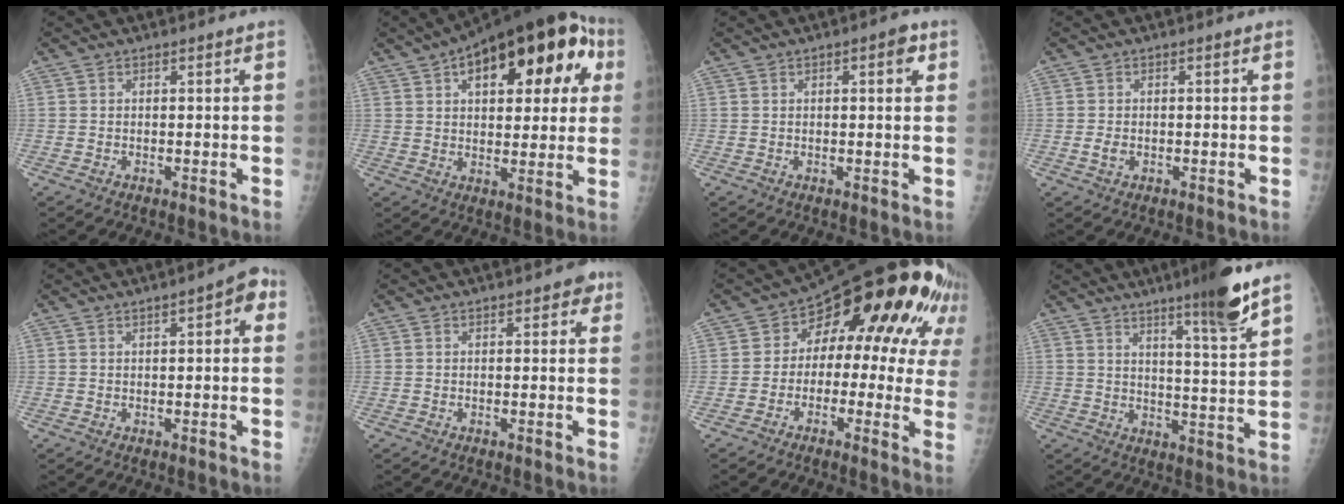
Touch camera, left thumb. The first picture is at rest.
{"total": 24.6, "force": [8.9, 11.7, 19.7], "torque": [-0.255, 0.028, 0.124]}
{"total": 3.3, "force": [1.3, 1.4, 2.7], "torque": [-0.025, 0.001, 0.012]}
{"total": 1.9, "force": [-0.4, 1.4, 1.3], "torque": [-0.020, 0.001, -0.005]}
{"total": 4.2, "force": [1.1, 1.6, 3.7], "torque": [-0.037, 0.013, 0.007]}
{"total": 2.0, "force": [0.7, 1.2, 1.4], "torque": [0.002, 0.003, 0.001]}
{"total": 18.6, "force": [4.9, 10.8, 14.3], "torque": [-0.135, 0.037, 0.052]}
{"total": 10.7, "force": [7.2, 0.1, 8.0], "torque": [-0.114, -0.045, 0.110]}